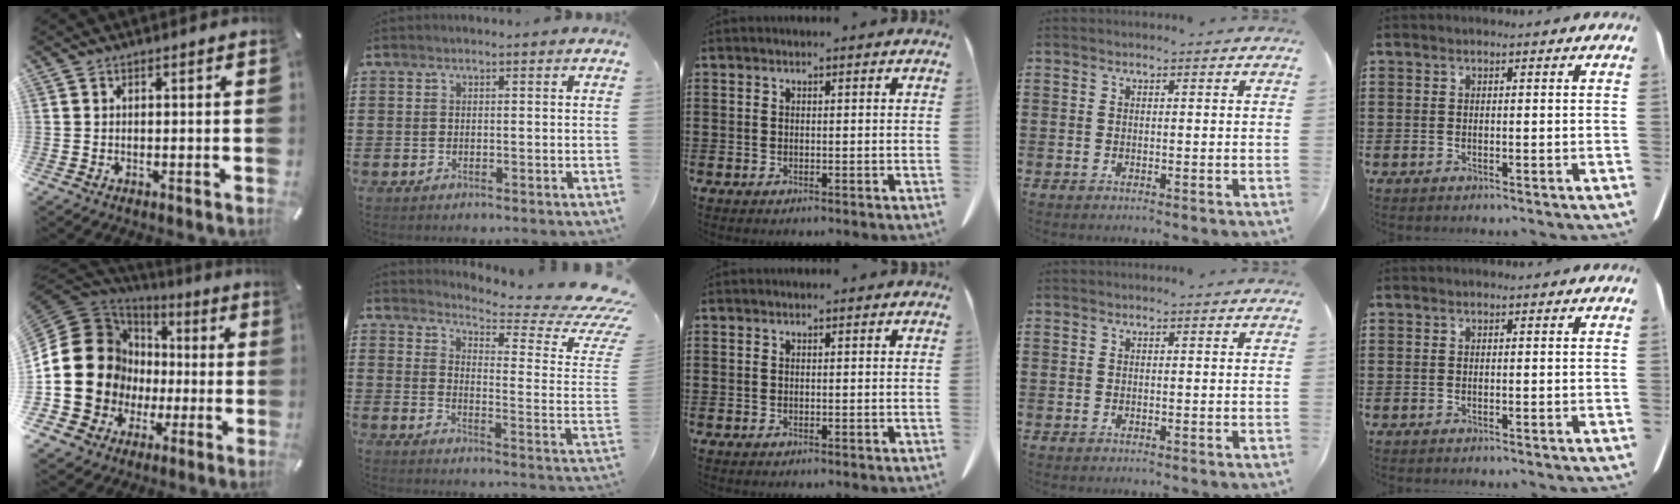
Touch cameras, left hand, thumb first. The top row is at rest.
{"thumb": {"total": 20.7, "force": [-0.1, 18.5, 9.2], "torque": [-0.190, -0.014, 0.025]}, "index": {"total": 5.2, "force": [4.5, -0.1, 2.6], "torque": [-0.058, -0.056, 0.070]}}